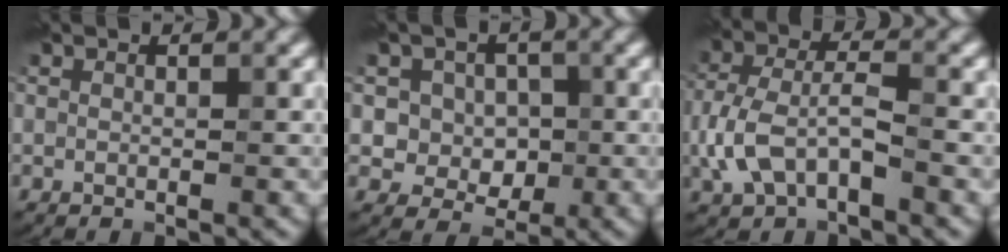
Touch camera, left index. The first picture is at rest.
{"total": 4.6, "force": [0.8, 4.1, 1.9], "torque": [-0.020, 0.005, 0.006]}
{"total": 4.7, "force": [-1.7, 2.3, 3.7], "torque": [-0.084, 0.008, -0.037]}